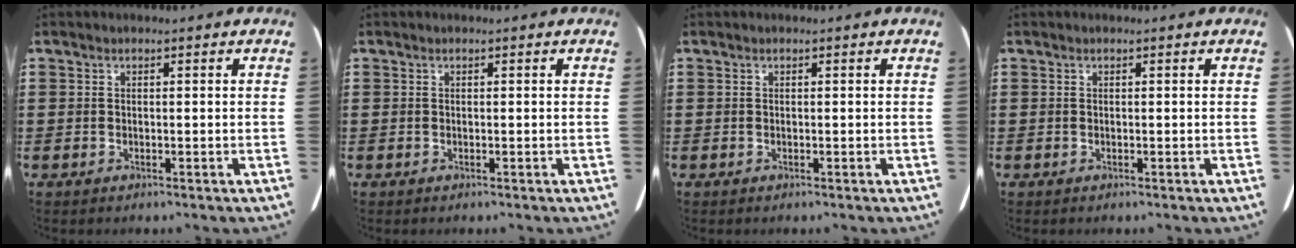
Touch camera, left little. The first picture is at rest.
{"total": 0.0}
{"total": 0.0}
{"total": 0.0}